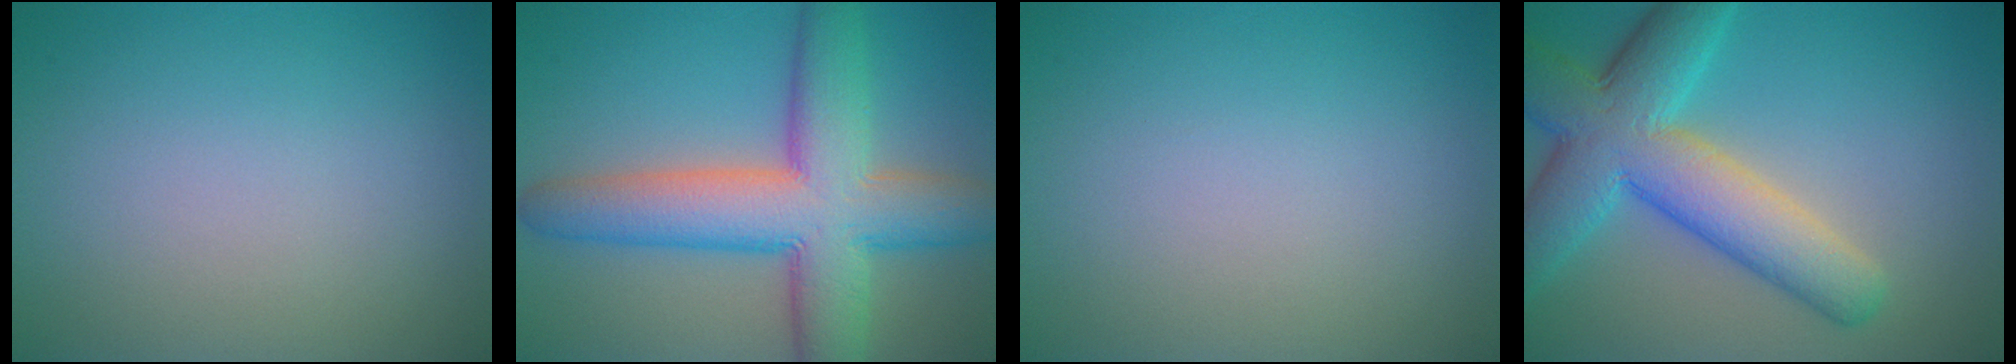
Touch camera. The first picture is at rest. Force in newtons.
{"total": 10.7, "press": 10.7, "slide": 0.4}
{"total": 0.0}
{"total": 9.5, "press": 9.5, "slide": 0.4}